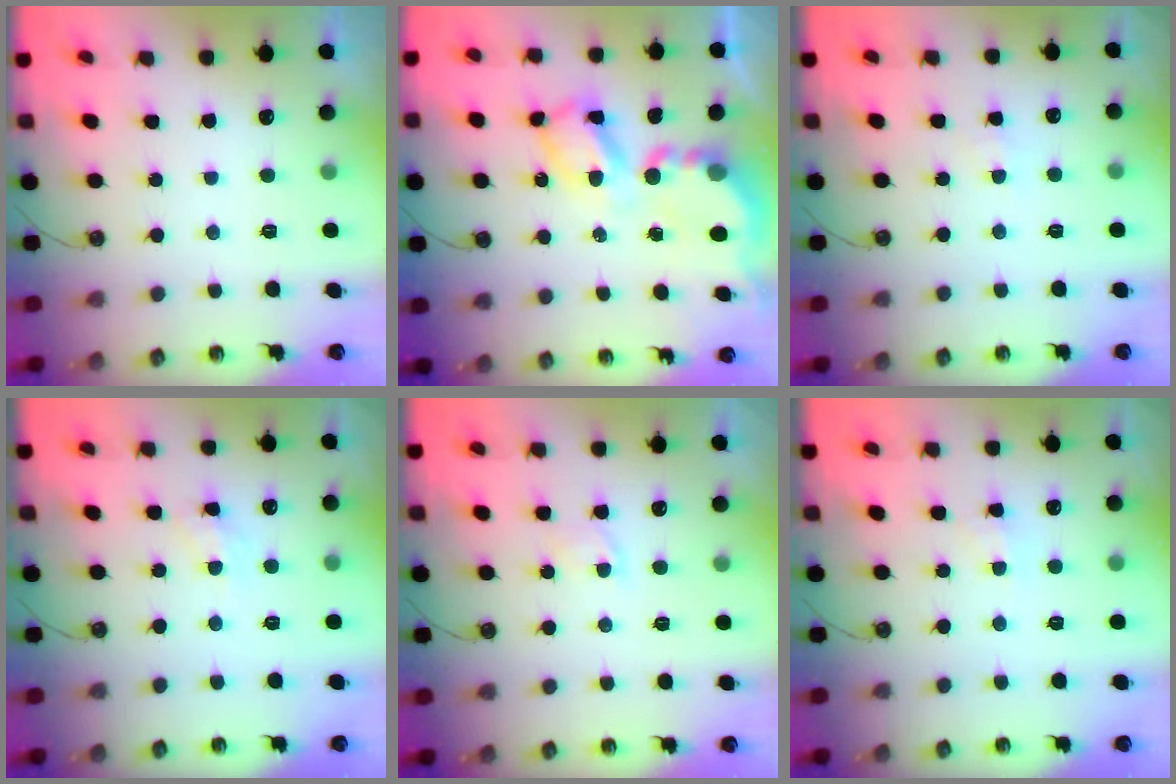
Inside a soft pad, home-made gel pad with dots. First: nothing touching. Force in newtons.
{"total": 10.8, "press": 10.7, "slide": 0.8}
{"total": 2.3, "press": 2.3, "slide": 0.4}
{"total": 4.9, "press": 4.9, "slide": 0.3}
{"total": 3.3, "press": 3.2, "slide": 0.5}
{"total": 1.9, "press": 1.9, "slide": 0.1}